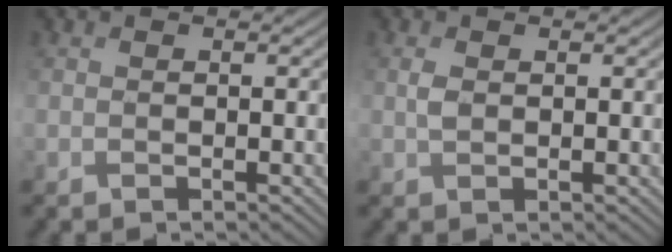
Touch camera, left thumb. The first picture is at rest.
{"total": 1.3, "force": [0.9, 0.5, 0.9], "torque": [-0.023, 0.008, 0.018]}